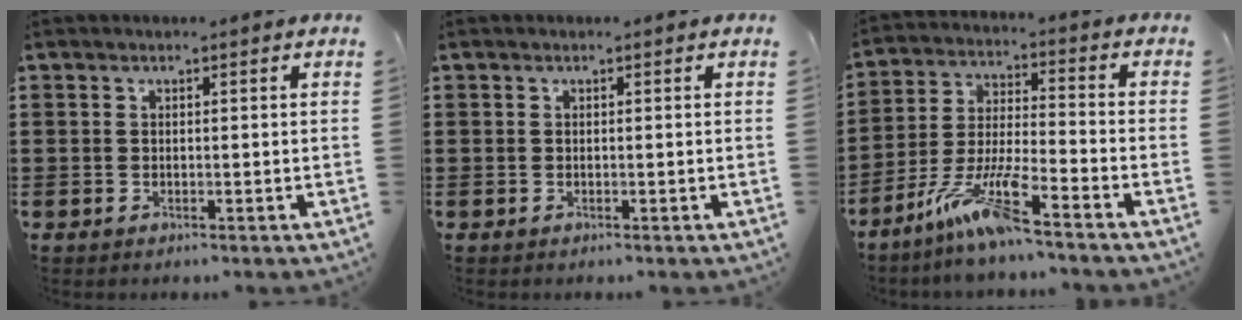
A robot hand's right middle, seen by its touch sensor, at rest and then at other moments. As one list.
[{"total": 0.0}, {"total": 10.2, "force": [-7.5, 0.7, 6.8], "torque": [-0.150, -0.009, -0.149]}]